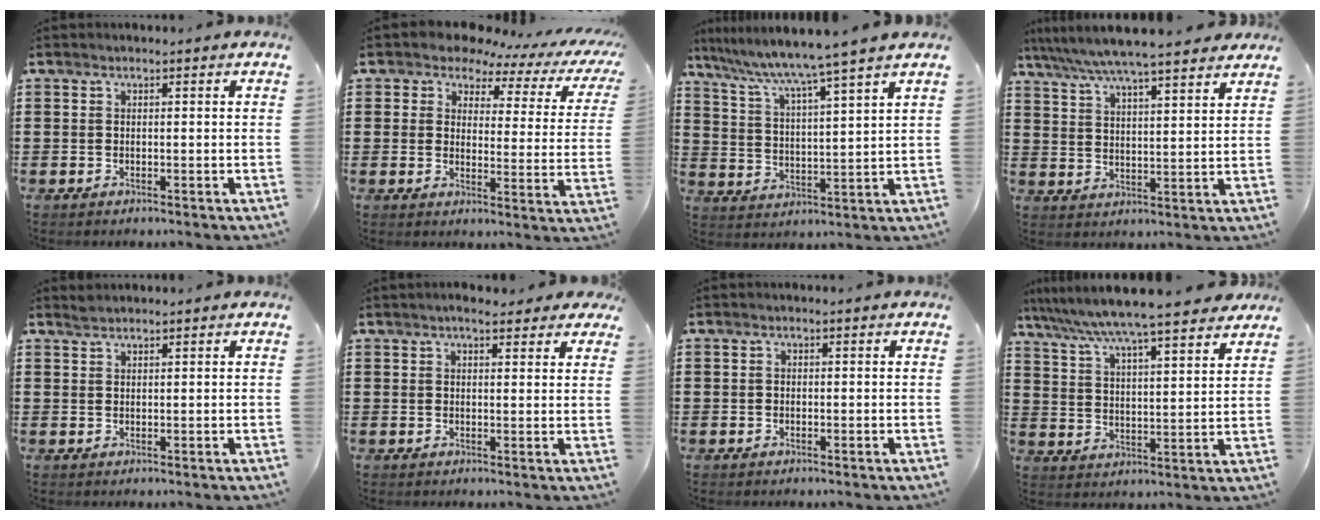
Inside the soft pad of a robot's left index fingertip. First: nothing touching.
{"total": 4.3, "force": [3.5, 2.0, 1.6], "torque": [-0.049, -0.018, 0.053]}
{"total": 5.8, "force": [5.0, -1.6, 2.6], "torque": [-0.073, -0.044, 0.075]}
{"total": 6.4, "force": [5.8, 0.1, 2.7], "torque": [-0.074, -0.027, 0.101]}
{"total": 1.2, "force": [1.2, 0.1, 0.3], "torque": [-0.008, 0.000, 0.022]}
{"total": 3.4, "force": [2.8, 0.8, 1.8], "torque": [-0.041, 0.005, 0.051]}
{"total": 0.7, "force": [0.0, 0.5, 0.4], "torque": [-0.011, 0.003, 0.000]}
{"total": 6.9, "force": [6.3, -0.5, 2.8], "torque": [-0.080, -0.039, 0.104]}